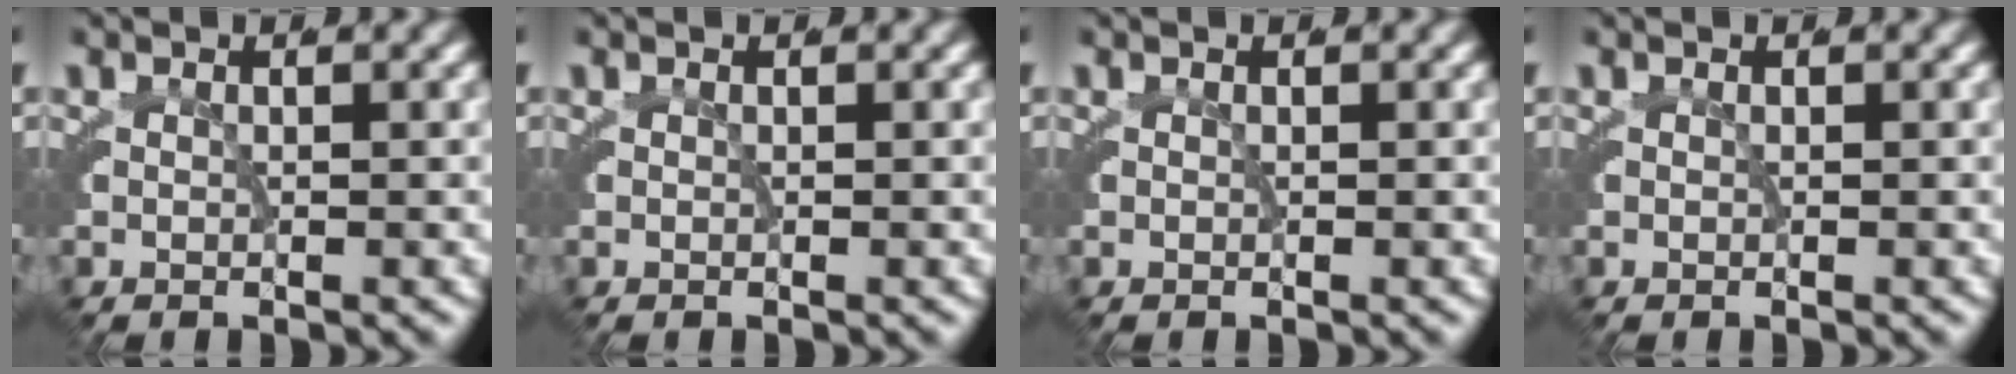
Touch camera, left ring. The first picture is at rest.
{"total": 0.0}
{"total": 0.0}
{"total": 0.0}